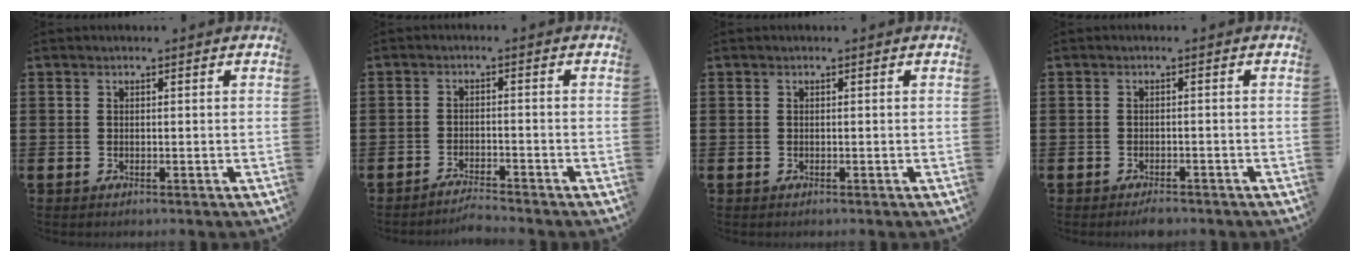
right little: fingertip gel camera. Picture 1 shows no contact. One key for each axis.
{"total": 2.2, "fx": -2.2, "fy": -0.2, "fz": 0.2, "tx": -0.006, "ty": 0.003, "tz": -0.046}
{"total": 0.0}
{"total": 1.2, "fx": -1.2, "fy": 0.3, "fz": 0.3, "tx": -0.008, "ty": 0.002, "tz": -0.025}